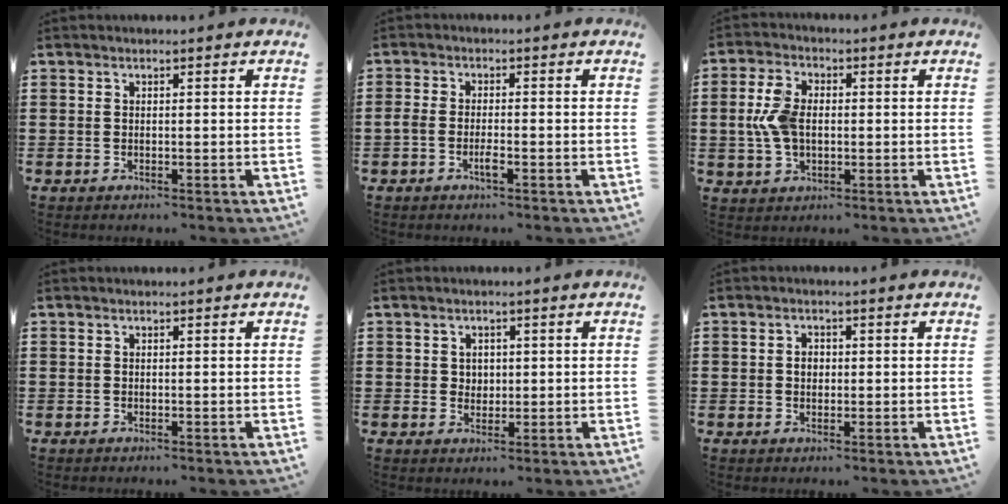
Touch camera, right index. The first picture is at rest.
{"total": 2.2, "force": [-1.2, 0.6, 1.8], "torque": [-0.040, 0.000, -0.024]}
{"total": 6.5, "force": [0.1, 4.0, 5.1], "torque": [-0.130, 0.006, -0.008]}
{"total": 0.0}
{"total": 1.9, "force": [0.8, 1.7, 0.4], "torque": [-0.012, 0.010, 0.013]}
{"total": 1.7, "force": [0.2, 1.3, 1.1], "torque": [-0.022, 0.008, 0.002]}